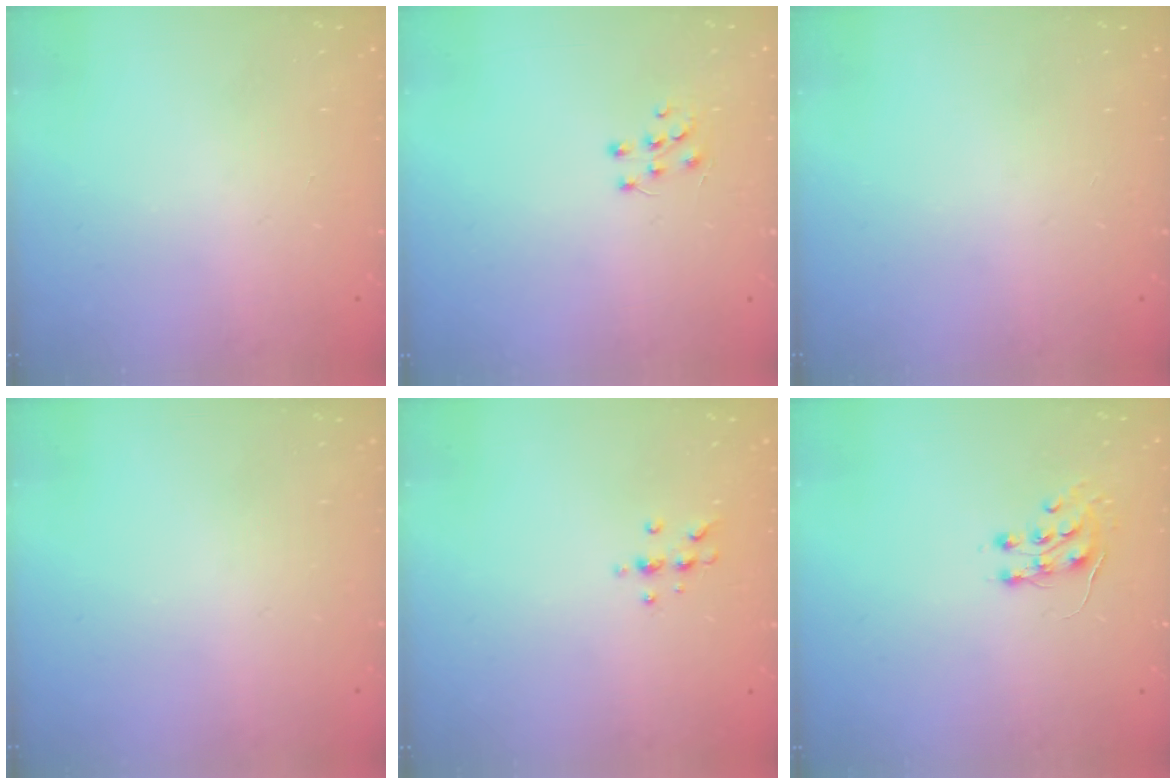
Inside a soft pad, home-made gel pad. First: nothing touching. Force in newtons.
{"total": 5.5, "press": 5.5, "slide": 0.6}
{"total": 0.0}
{"total": 0.0}
{"total": 5.7, "press": 5.5, "slide": 1.6}
{"total": 7.4, "press": 7.4, "slide": 0.7}